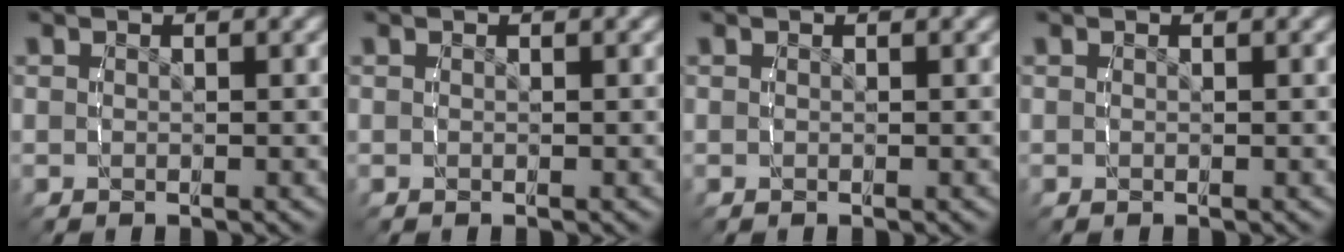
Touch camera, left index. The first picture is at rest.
{"total": 0.0}
{"total": 0.0}
{"total": 0.0}